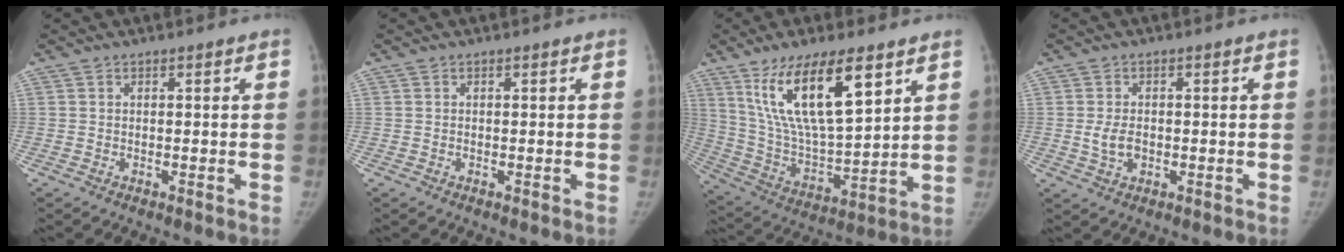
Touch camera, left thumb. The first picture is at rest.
{"total": 0.0}
{"total": 19.4, "force": [9.9, 6.3, 15.4], "torque": [-0.269, -0.042, 0.193]}
{"total": 3.7, "force": [-0.5, 2.5, 2.7], "torque": [-0.049, 0.001, -0.005]}